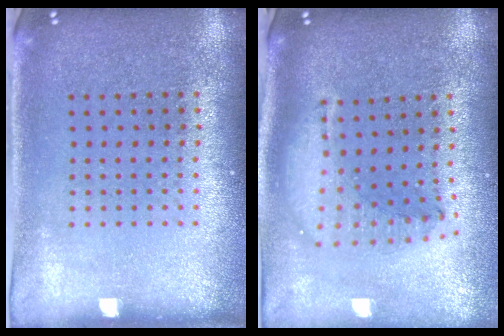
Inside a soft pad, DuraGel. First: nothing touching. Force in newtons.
{"total": 1.6, "press": 1.4, "slide": 0.7}